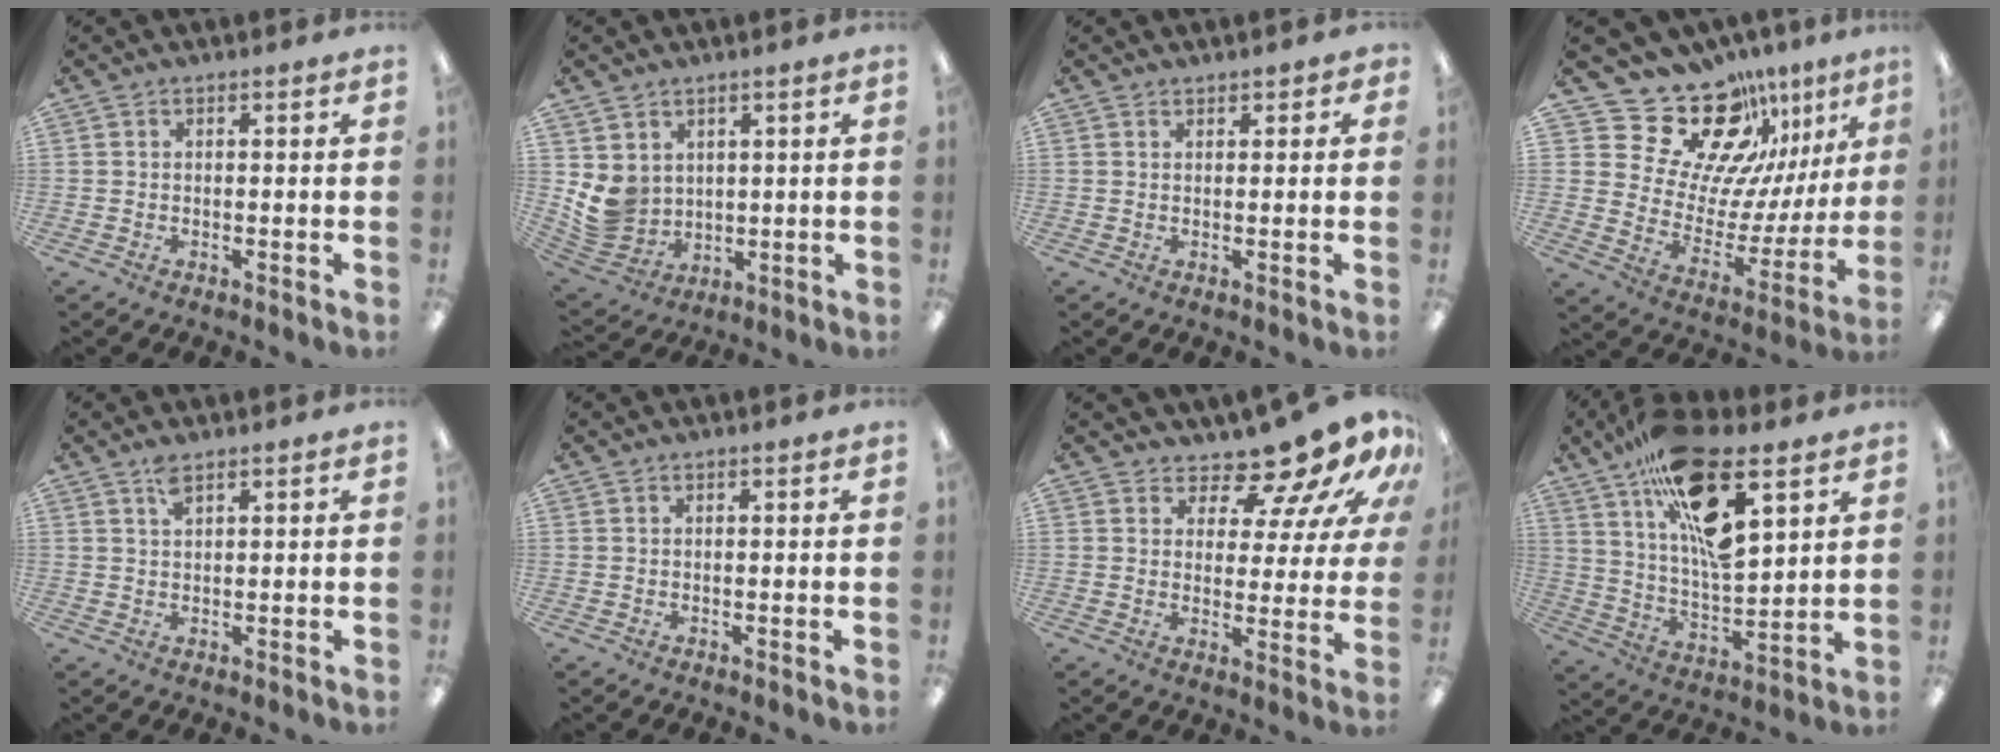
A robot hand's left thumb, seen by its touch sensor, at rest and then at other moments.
{"total": 8.2, "force": [2.1, 7.5, 2.7], "torque": [-0.080, -0.021, 0.047]}
{"total": 1.2, "force": [1.0, 0.6, 0.2], "torque": [-0.004, 0.001, 0.019]}
{"total": 22.4, "force": [17.9, 10.7, 8.3], "torque": [-0.134, -0.138, 0.325]}
{"total": 2.5, "force": [1.8, 0.7, 1.6], "torque": [-0.037, 0.002, 0.033]}
{"total": 0.0}
{"total": 12.9, "force": [10.8, 4.0, 5.7], "torque": [-0.092, -0.085, 0.185]}
{"total": 20.9, "force": [12.4, 7.5, 15.1], "torque": [-0.248, -0.064, 0.209]}